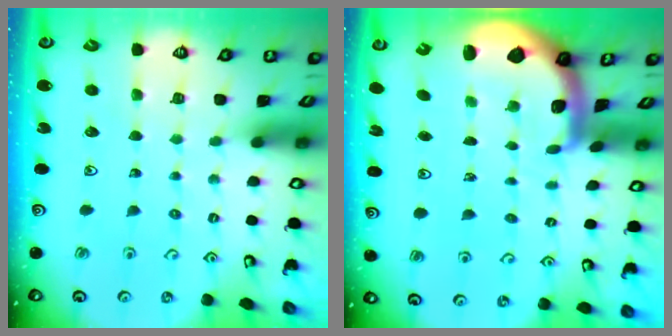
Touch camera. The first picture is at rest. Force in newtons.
{"total": 2.4, "press": 2.3, "slide": 0.5}